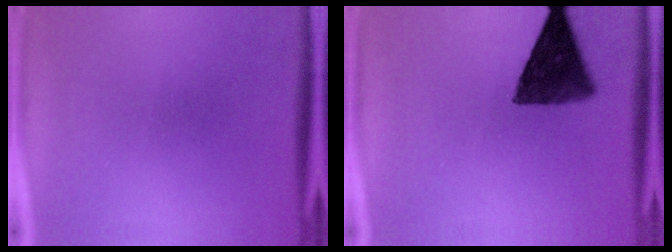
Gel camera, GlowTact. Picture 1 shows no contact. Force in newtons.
{"total": 10.4}